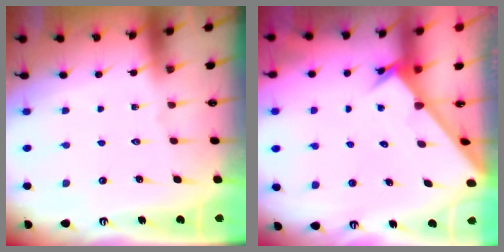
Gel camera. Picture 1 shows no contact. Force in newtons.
{"total": 2.5, "press": 2.5, "slide": 0.2}